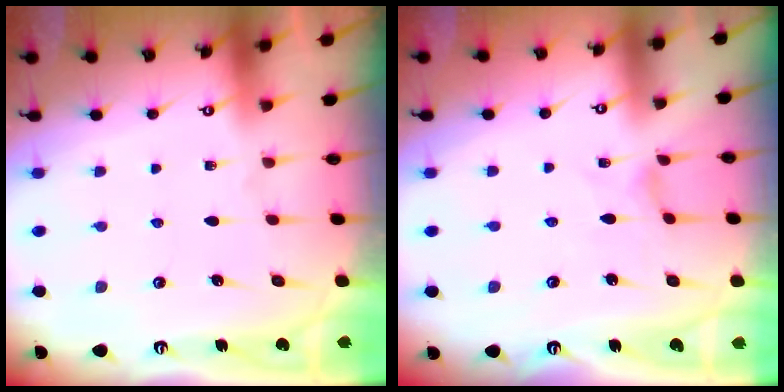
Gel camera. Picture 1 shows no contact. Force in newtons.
{"total": 0.0}